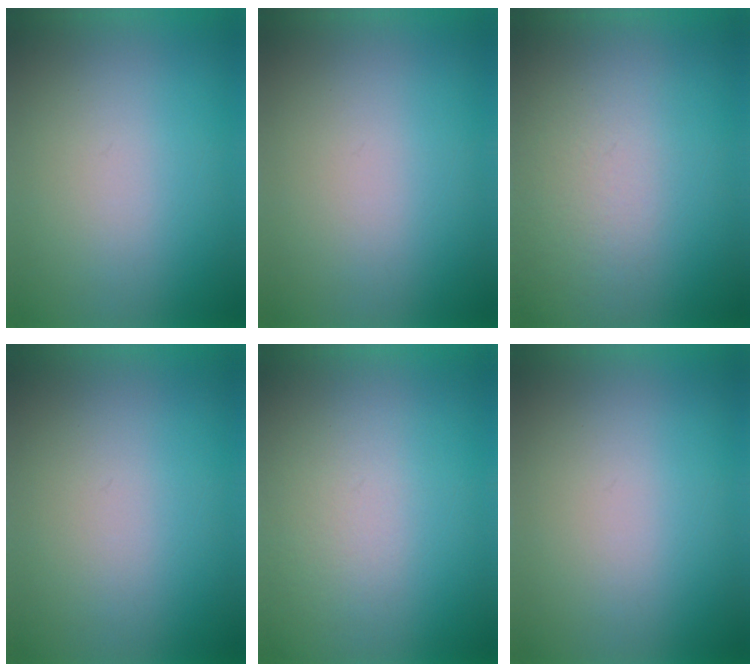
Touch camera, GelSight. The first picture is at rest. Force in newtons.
{"total": 0.0}
{"total": 5.1}
{"total": 0.0}
{"total": 2.2}
{"total": 0.0}